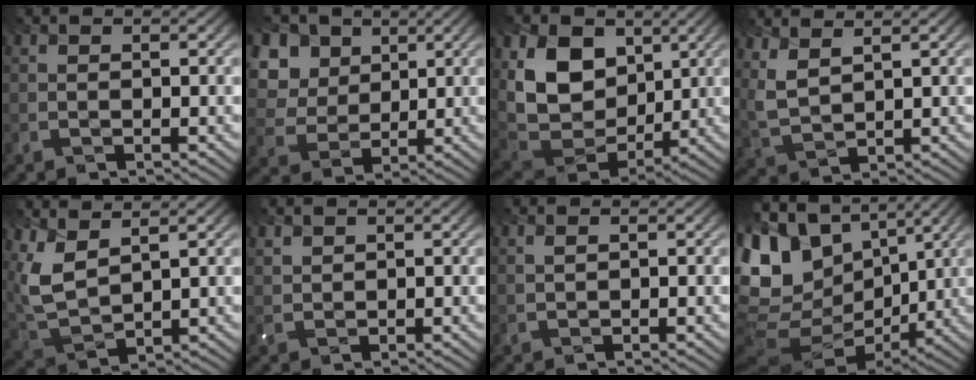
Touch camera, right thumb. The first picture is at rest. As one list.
[{"total": 10.8, "force": [4.4, 8.6, 4.8], "torque": [-0.170, 0.021, 0.097]}, {"total": 11.5, "force": [2.9, 8.5, 7.2], "torque": [-0.173, -0.001, 0.048]}, {"total": 4.6, "force": [3.4, 1.5, 2.8], "torque": [-0.079, 0.003, 0.072]}, {"total": 7.5, "force": [4.0, 3.3, 5.4], "torque": [-0.152, 0.007, 0.084]}, {"total": 1.4, "force": [1.2, 0.6, 0.4], "torque": [-0.010, 0.004, 0.029]}, {"total": 0.6, "force": [0.4, 0.1, 0.4], "torque": [-0.001, -0.001, 0.004]}, {"total": 15.3, "force": [2.4, 10.8, 10.6], "torque": [-0.230, -0.004, 0.056]}]